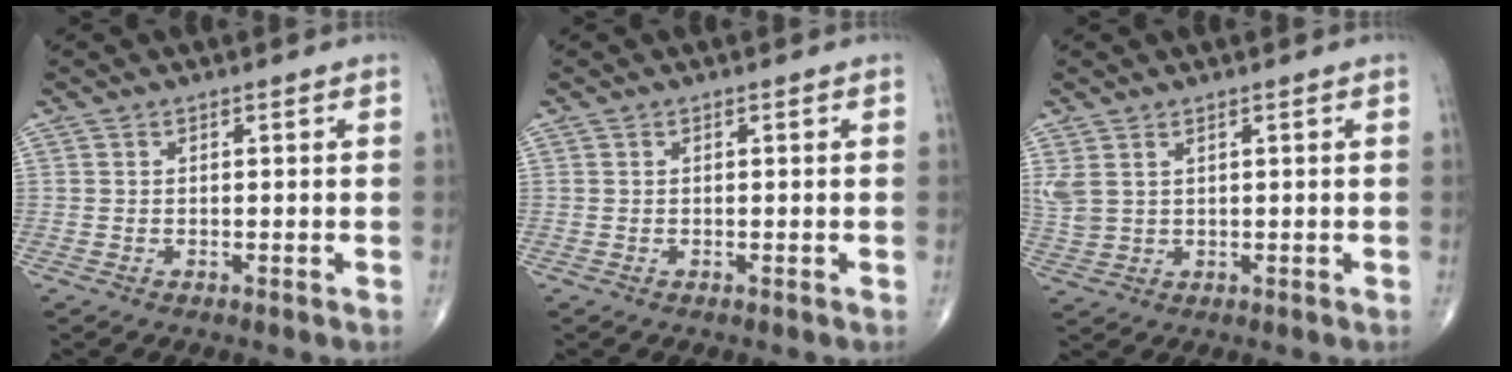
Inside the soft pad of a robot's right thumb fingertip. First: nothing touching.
{"total": 0.0}
{"total": 4.2, "force": [1.8, 2.5, 2.9], "torque": [-0.075, 0.001, 0.047]}